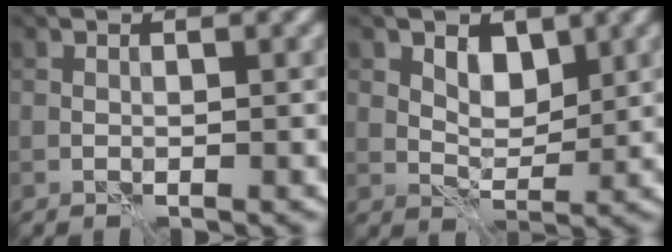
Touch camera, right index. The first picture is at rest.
{"total": 2.7, "force": [1.4, 1.7, 1.5], "torque": [-0.030, -0.009, 0.020]}